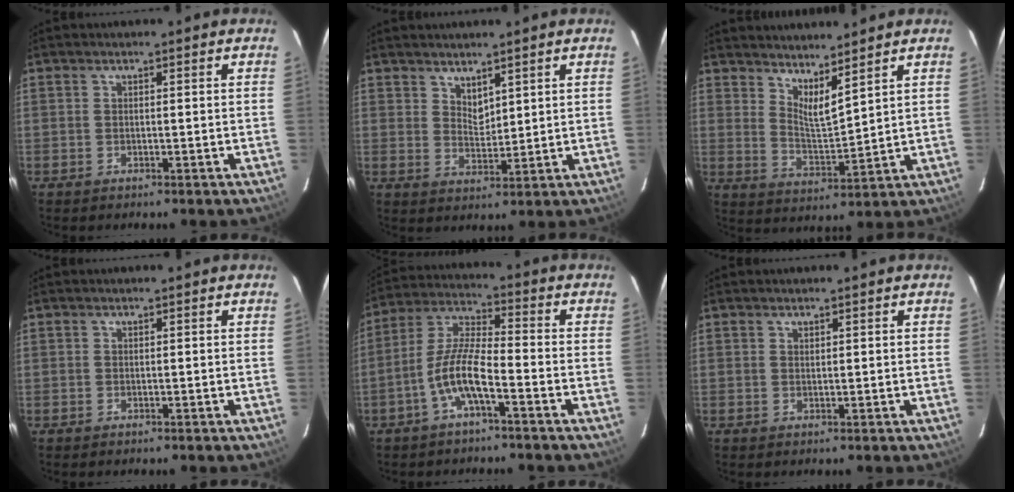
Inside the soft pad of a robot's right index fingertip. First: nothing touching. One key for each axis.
{"total": 3.5, "fx": 2.9, "fy": 1.4, "fz": 1.3, "tx": -0.018, "ty": -0.003, "tz": 0.054}
{"total": 6.9, "fx": 5.7, "fy": 0.9, "fz": 3.8, "tx": -0.058, "ty": -0.014, "tz": 0.099}
{"total": 0.0}
{"total": 8.7, "fx": -4.1, "fy": 1.6, "fz": 7.5, "tx": -0.166, "ty": 0.010, "tz": -0.082}
{"total": 0.6, "fx": 0.5, "fy": 0.2, "fz": 0.1, "tx": -0.001, "ty": 0.001, "tz": 0.011}